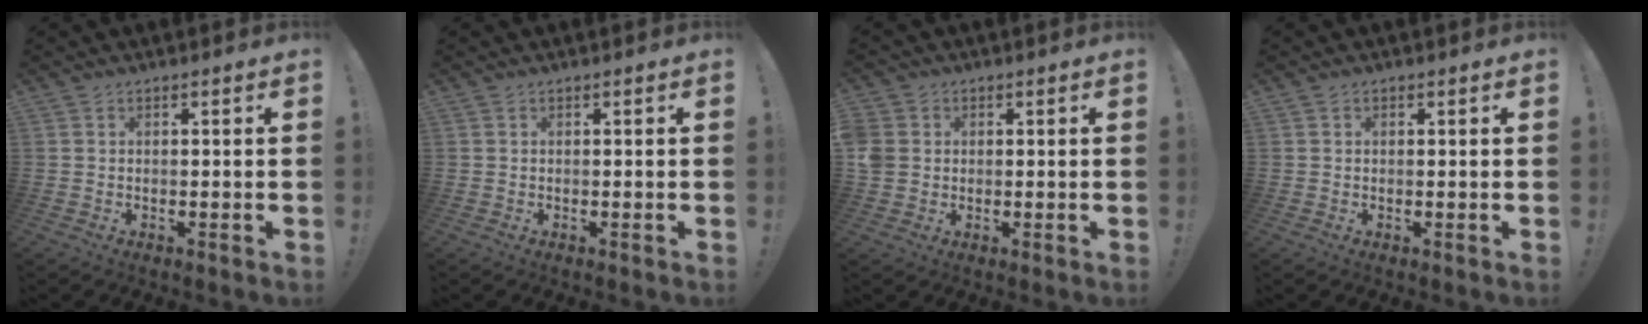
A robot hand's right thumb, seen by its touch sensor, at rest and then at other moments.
{"total": 0.0}
{"total": 4.7, "force": [0.6, 4.3, 1.8], "torque": [-0.052, 0.005, 0.014]}
{"total": 0.0}